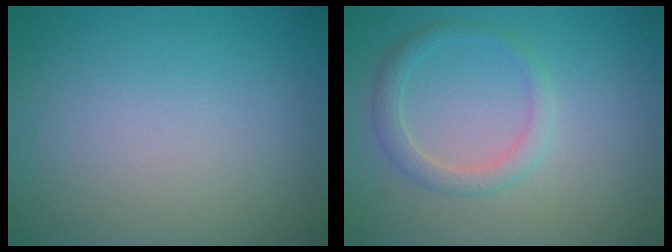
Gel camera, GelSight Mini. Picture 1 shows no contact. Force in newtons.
{"total": 2.0, "press": 2.0, "slide": 0.0}